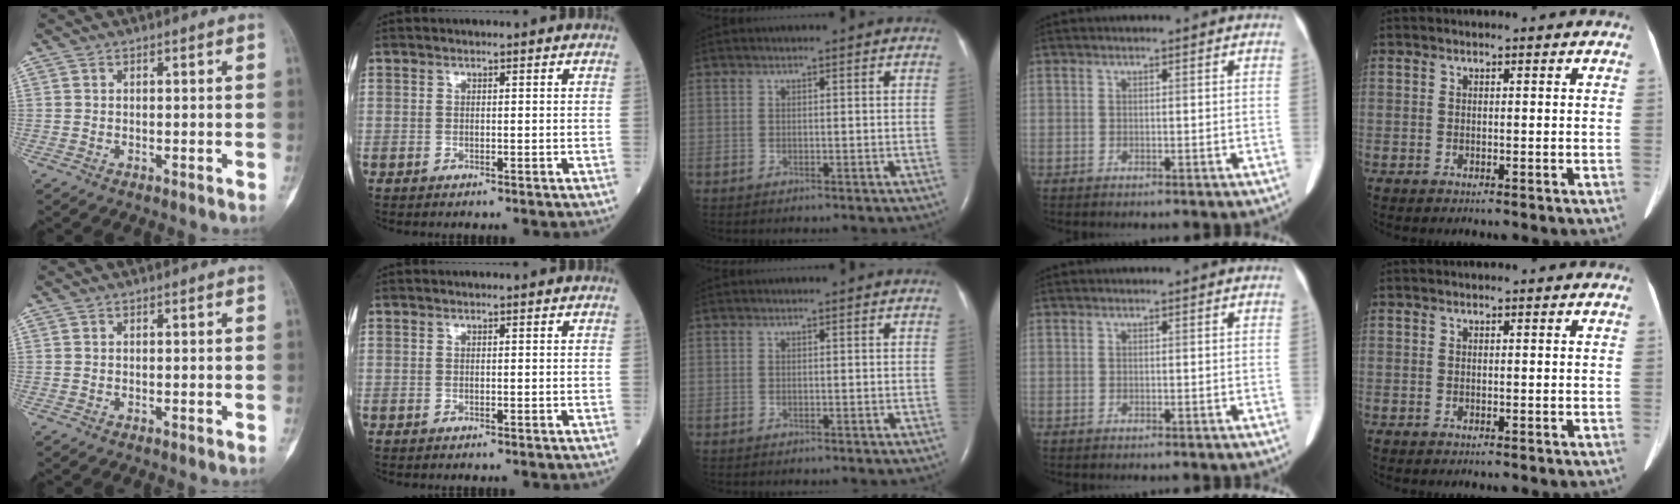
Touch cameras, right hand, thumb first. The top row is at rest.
{}